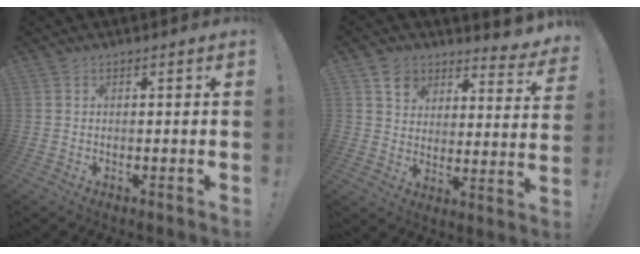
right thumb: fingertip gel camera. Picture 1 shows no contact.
{"total": 7.2, "force": [5.4, 4.1, 2.4], "torque": [-0.037, -0.049, 0.102]}